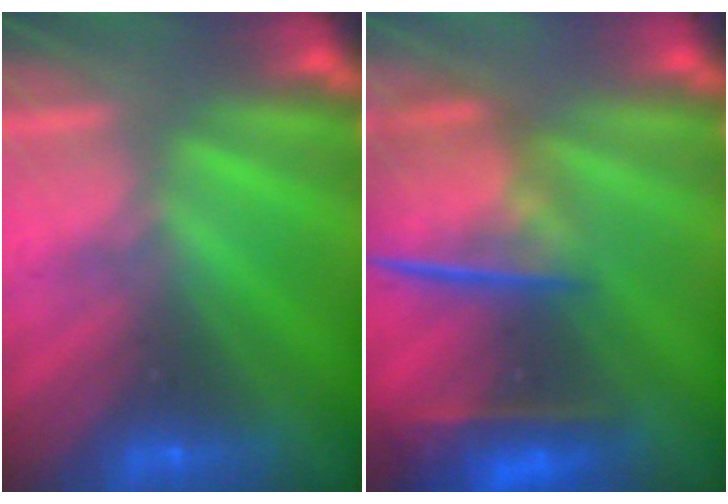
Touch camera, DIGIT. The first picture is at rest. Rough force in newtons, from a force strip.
{"total": 5.7}